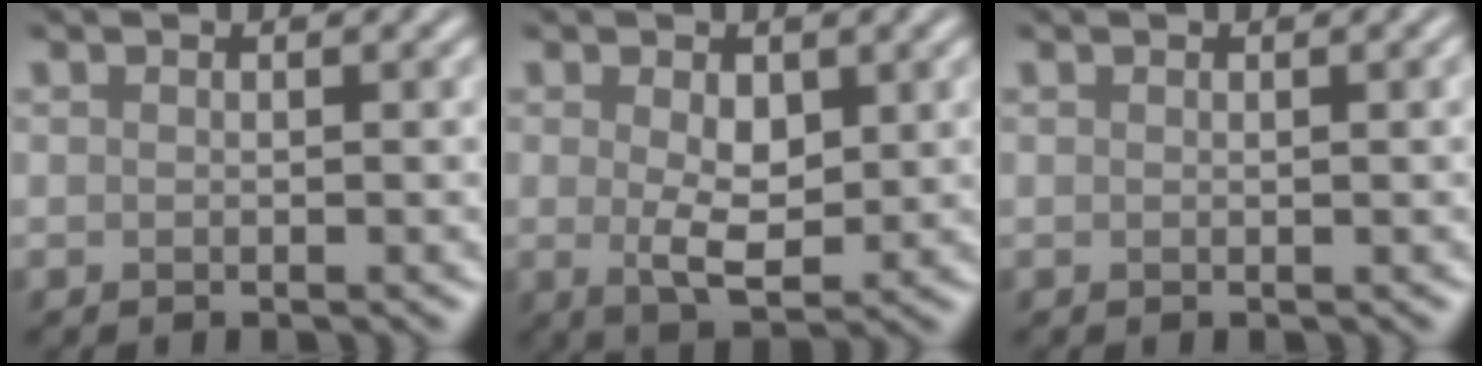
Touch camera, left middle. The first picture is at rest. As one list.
[{"total": 3.4, "force": [0.5, 1.7, 2.8], "torque": [-0.054, -0.002, 0.014]}, {"total": 1.1, "force": [0.2, 0.4, 1.0], "torque": [-0.009, 0.002, -0.001]}]